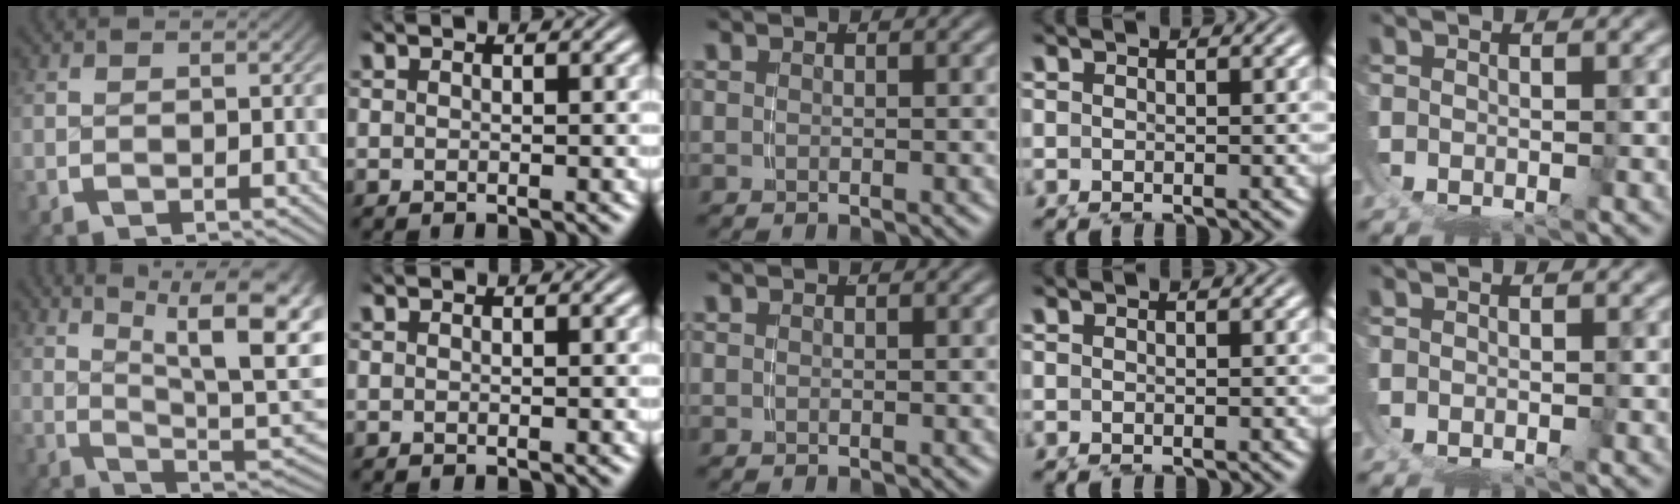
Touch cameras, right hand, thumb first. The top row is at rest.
{"thumb": {"total": 12.5, "force": [3.4, 6.7, 10.0], "torque": [-0.132, -0.015, 0.052]}}